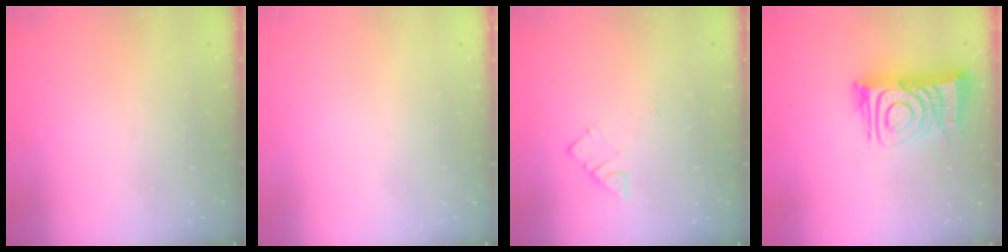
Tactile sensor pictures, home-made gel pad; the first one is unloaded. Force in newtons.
{"total": 1.7, "press": 1.6, "slide": 0.1}
{"total": 3.5, "press": 3.5, "slide": 0.4}
{"total": 12.7, "press": 12.7, "slide": 1.2}